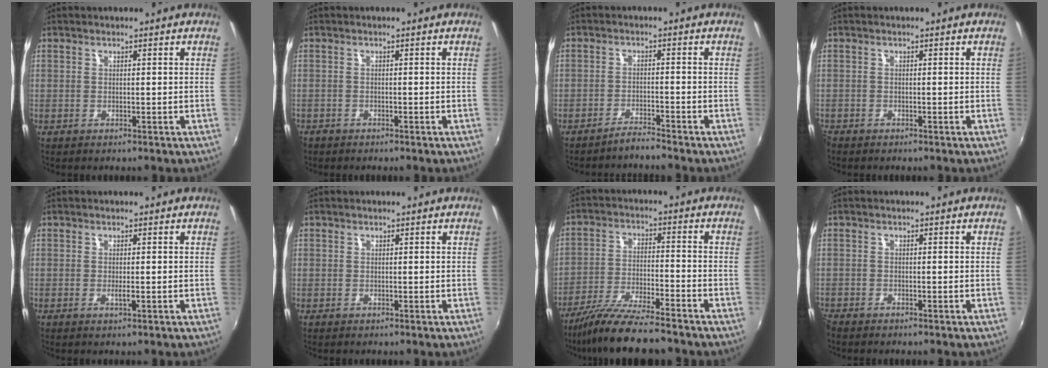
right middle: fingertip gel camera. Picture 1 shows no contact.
{"total": 1.7, "force": [-1.4, 0.9, 0.3], "torque": [-0.014, -0.005, -0.025]}
{"total": 2.7, "force": [-2.6, -0.3, 0.4], "torque": [-0.021, 0.001, -0.048]}
{"total": 1.2, "force": [-1.1, 0.3, 0.4], "torque": [-0.009, -0.006, -0.020]}
{"total": 1.0, "force": [-0.2, 0.0, 1.0], "torque": [-0.017, -0.002, -0.005]}
{"total": 0.9, "force": [0.0, 0.9, -0.1], "torque": [0.001, 0.003, 0.000]}
{"total": 12.2, "force": [-10.5, 0.8, 6.0], "torque": [-0.125, -0.019, -0.186]}
{"total": 1.5, "force": [-1.4, 0.3, 0.3], "torque": [-0.010, -0.008, -0.030]}